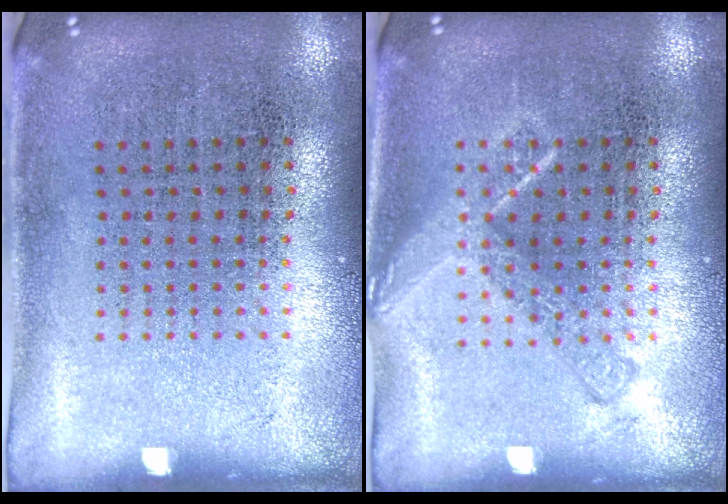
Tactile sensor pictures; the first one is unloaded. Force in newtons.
{"total": 2.3, "press": 2.3, "slide": 0.4}